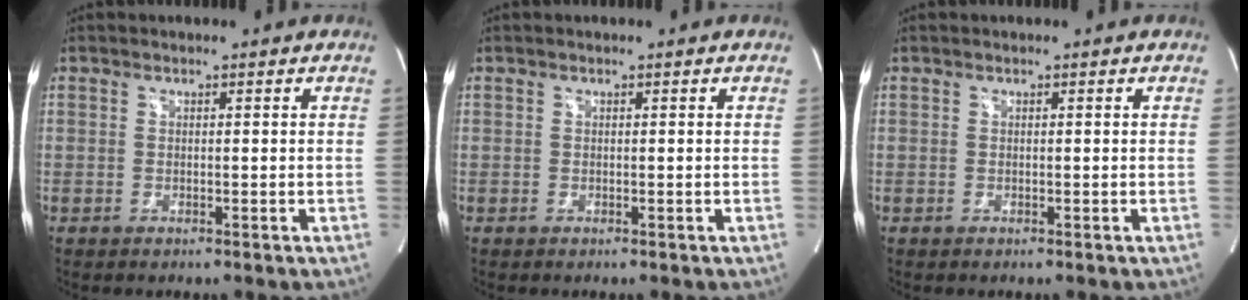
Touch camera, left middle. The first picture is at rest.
{"total": 0.0}
{"total": 0.0}